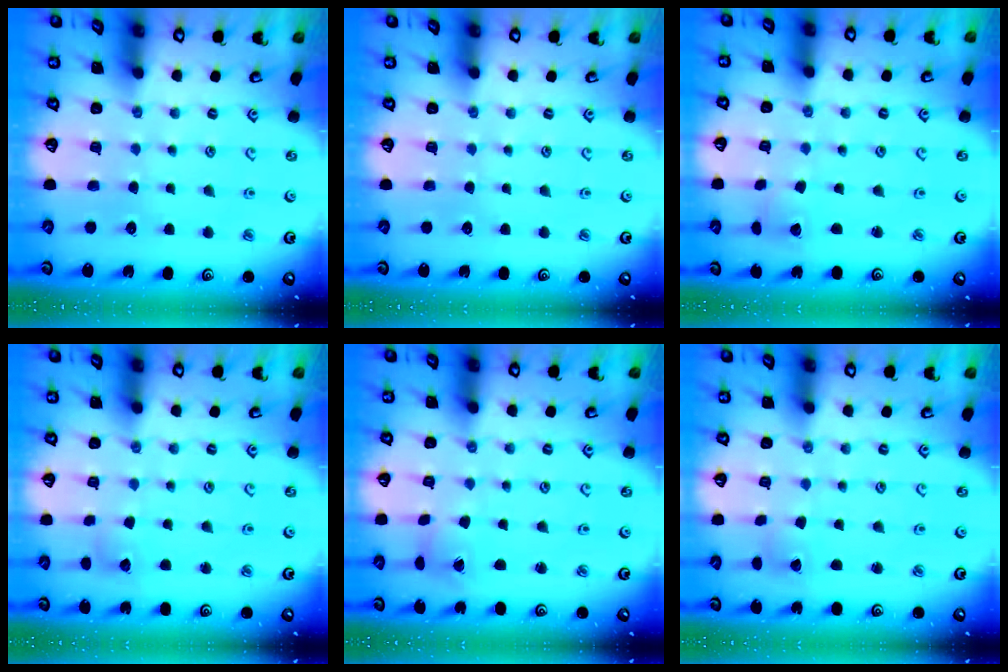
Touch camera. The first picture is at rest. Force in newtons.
{"total": 0.0}
{"total": 2.5, "press": 2.5, "slide": 0.1}
{"total": 3.0, "press": 3.0, "slide": 0.4}
{"total": 1.9, "press": 1.9, "slide": 0.2}
{"total": 1.0, "press": 1.0, "slide": 0.1}